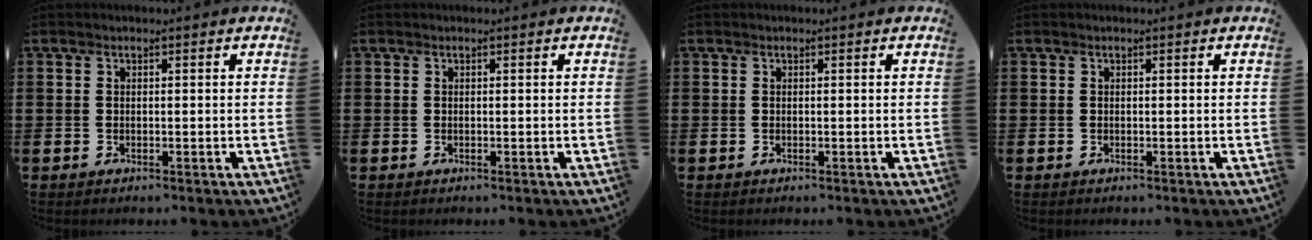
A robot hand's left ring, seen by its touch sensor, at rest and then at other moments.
{"total": 0.0}
{"total": 0.0}
{"total": 0.0}